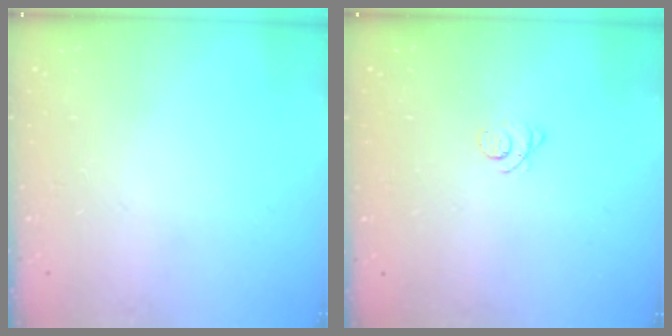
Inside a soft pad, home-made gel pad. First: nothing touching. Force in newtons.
{"total": 2.5, "press": 2.5, "slide": 0.3}